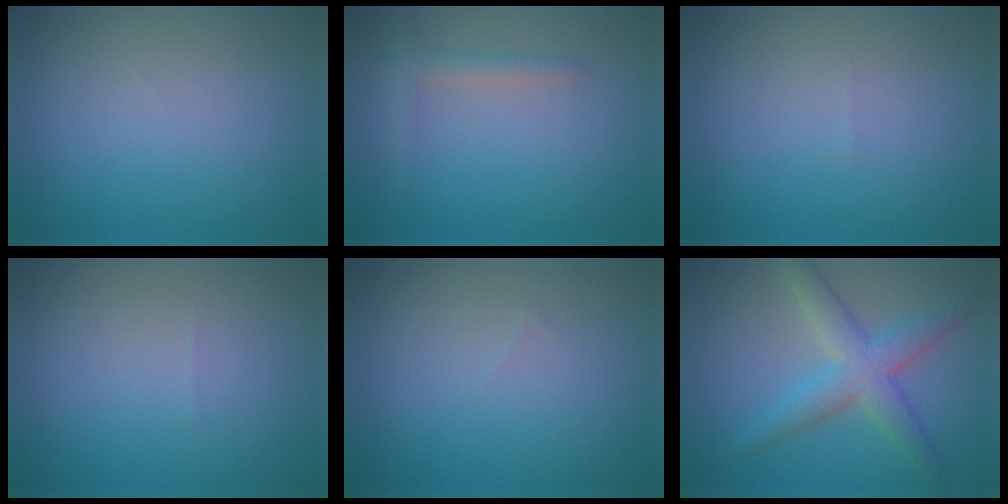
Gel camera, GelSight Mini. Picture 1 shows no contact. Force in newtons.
{"total": 1.6, "press": 1.6, "slide": 0.1}
{"total": 0.0}
{"total": 0.0}
{"total": 0.0}
{"total": 4.7, "press": 4.7, "slide": 0.3}